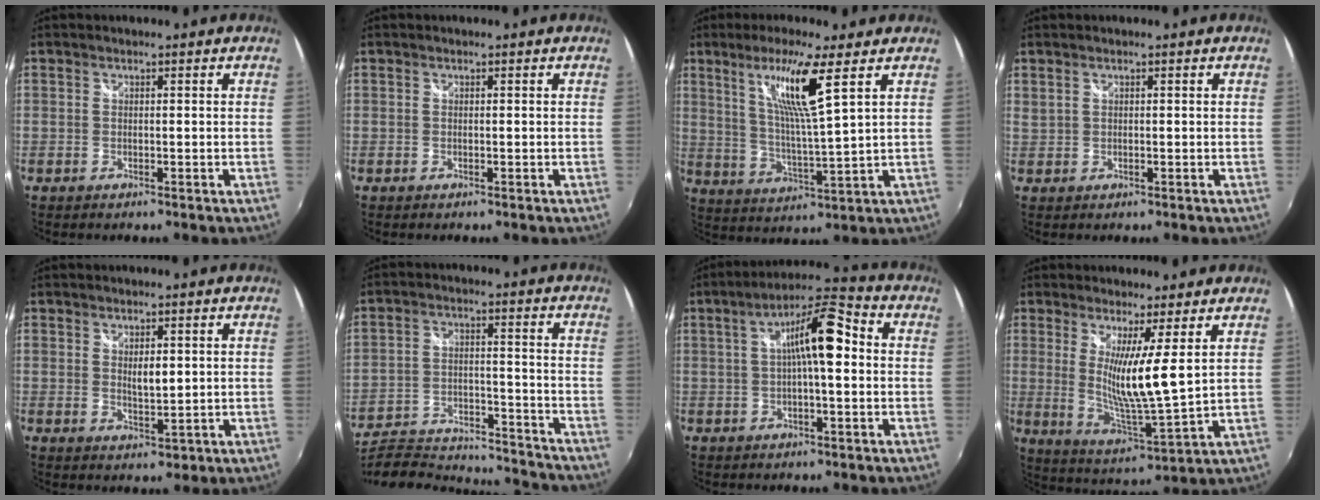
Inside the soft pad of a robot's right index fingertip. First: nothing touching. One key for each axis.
{"total": 0.0}
{"total": 10.7, "fx": 5.3, "fy": -0.5, "fz": 9.3, "tx": -0.168, "ty": -0.007, "tz": 0.102}
{"total": 1.0, "fx": 0.8, "fy": 0.2, "fz": 0.6, "tx": -0.012, "ty": 0.002, "tz": 0.015}
{"total": 2.8, "fx": 0.5, "fy": 1.7, "fz": 2.2, "tx": -0.031, "ty": -0.002, "tz": 0.011}
{"total": 26.9, "fx": -23.2, "fy": 7.9, "fz": 10.9, "tx": -0.222, "ty": -0.027, "tz": -0.328}
{"total": 10.1, "fx": 0.6, "fy": 2.6, "fz": 9.8, "tx": -0.159, "ty": 0.029, "tz": 0.007}
{"total": 10.0, "fx": 3.1, "fy": -0.5, "fz": 9.5, "tx": -0.166, "ty": -0.029, "tz": 0.056}